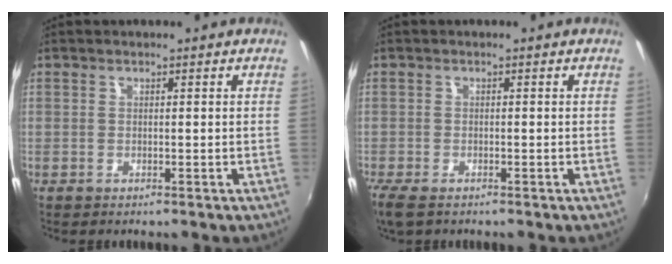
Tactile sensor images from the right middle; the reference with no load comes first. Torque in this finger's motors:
{"motor_torque": [1.17, -0.97, 0.06, 0.08]}